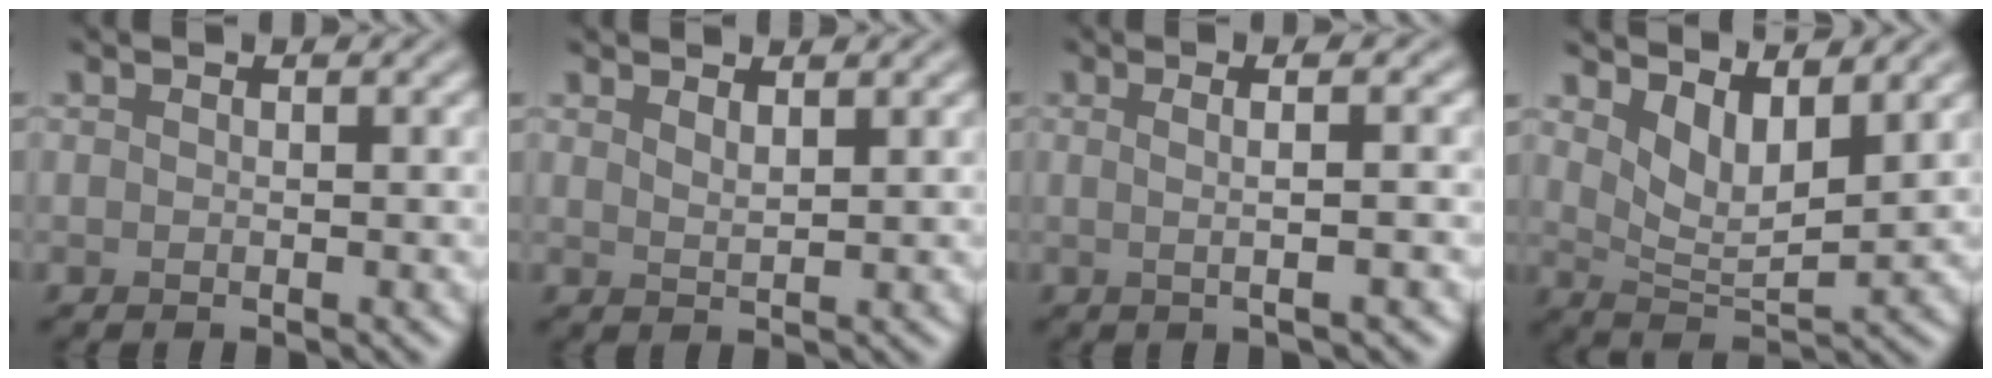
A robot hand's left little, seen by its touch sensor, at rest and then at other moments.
{"total": 1.3, "force": [1.1, 0.3, 0.6], "torque": [-0.010, -0.001, 0.019]}
{"total": 4.8, "force": [1.0, 2.0, 4.2], "torque": [-0.034, 0.017, -0.016]}
{"total": 4.4, "force": [2.4, 1.8, 3.2], "torque": [-0.067, -0.013, 0.046]}